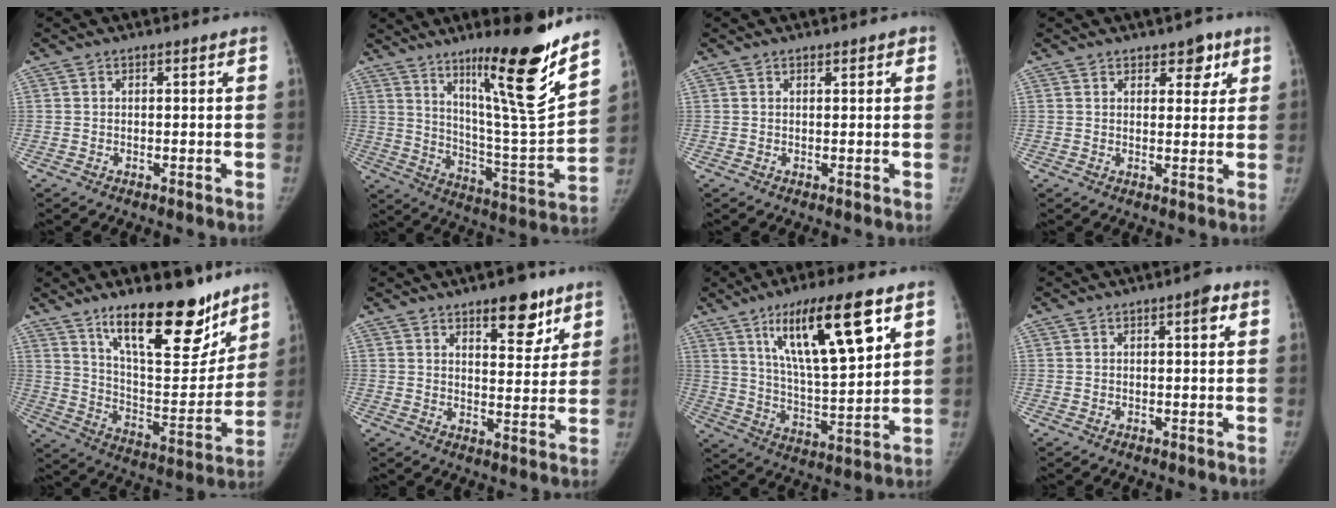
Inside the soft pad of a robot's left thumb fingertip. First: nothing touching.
{"total": 21.4, "force": [13.7, 1.8, 16.3], "torque": [-0.220, -0.088, 0.228]}
{"total": 0.7, "force": [0.4, 0.5, 0.2], "torque": [0.008, 0.000, 0.000]}
{"total": 4.0, "force": [2.3, 2.6, 2.0], "torque": [0.007, -0.010, 0.027]}
{"total": 21.7, "force": [14.7, 7.8, 13.9], "torque": [-0.159, -0.093, 0.236]}
{"total": 8.8, "force": [5.6, 3.8, 5.5], "torque": [-0.044, -0.033, 0.080]}
{"total": 18.7, "force": [9.1, 4.6, 15.7], "torque": [-0.245, -0.040, 0.162]}
{"total": 1.9, "force": [0.6, 0.6, 1.7], "torque": [-0.017, 0.002, 0.004]}